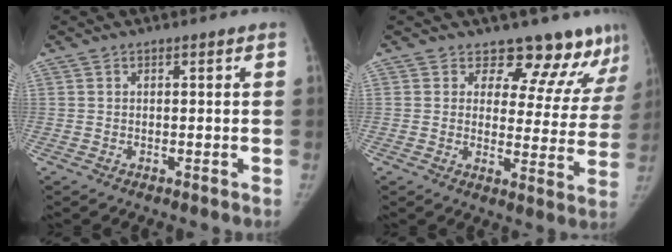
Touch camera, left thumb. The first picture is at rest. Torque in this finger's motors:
{"motor_torque": [-0.13, 0.33, 0.13, 0.19, -0.07]}